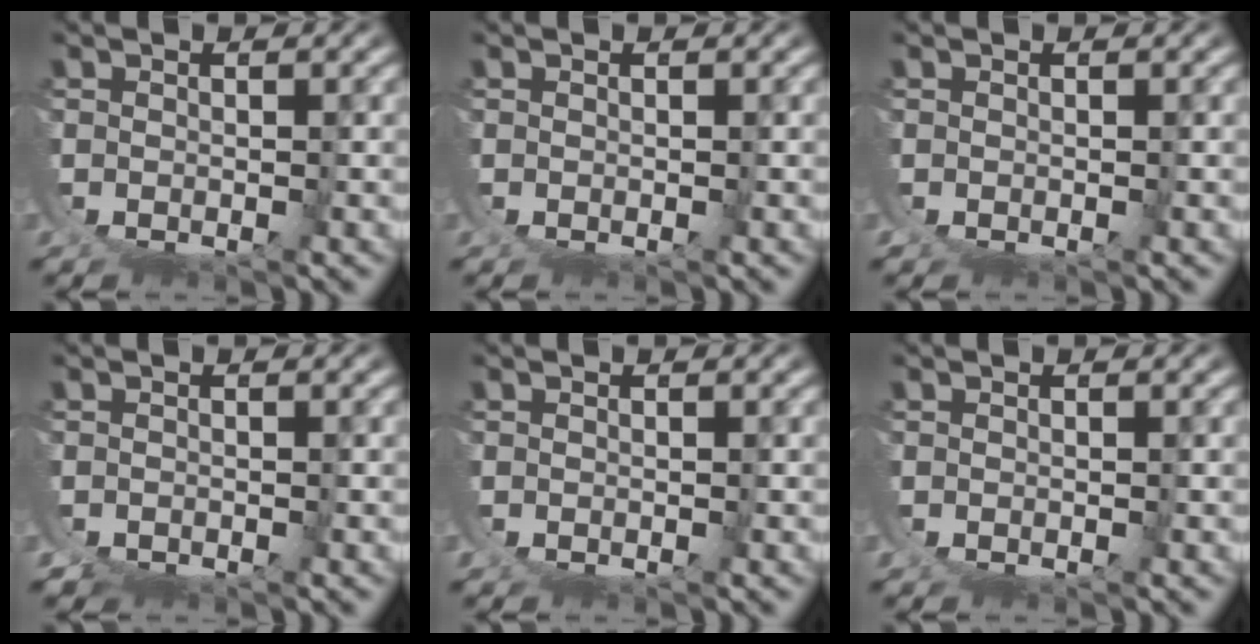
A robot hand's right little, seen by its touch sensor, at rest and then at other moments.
{"total": 0.0}
{"total": 0.0}
{"total": 0.6, "force": [-0.4, -0.4, 0.1], "torque": [0.012, 0.003, -0.012]}
{"total": 0.0}
{"total": 0.0}